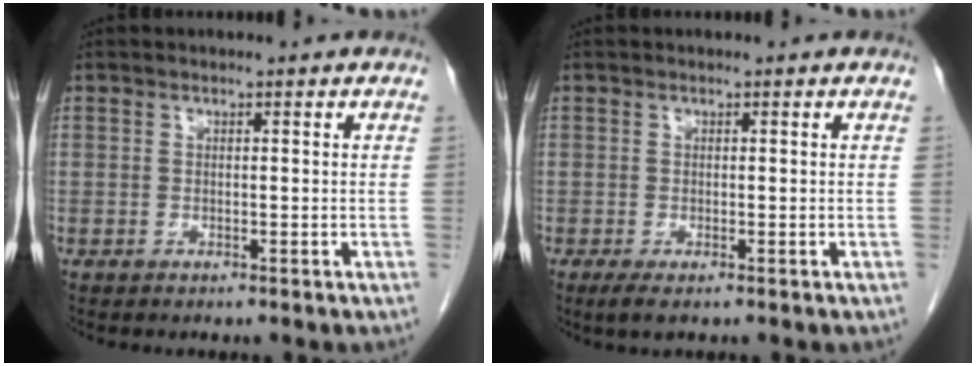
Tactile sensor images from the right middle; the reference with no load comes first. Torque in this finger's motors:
{"motor_torque": [0.81, -0.33, -0.06, 0.01]}